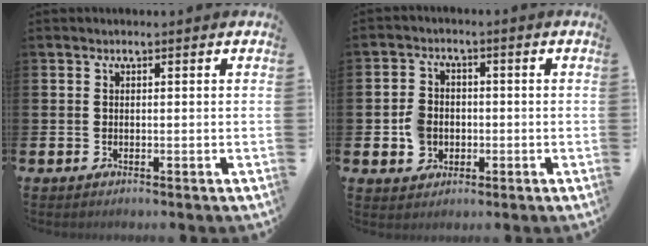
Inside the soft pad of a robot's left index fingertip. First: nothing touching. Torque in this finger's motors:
{"motor_torque": [0.09, 0.21, 0.06, 0.07]}